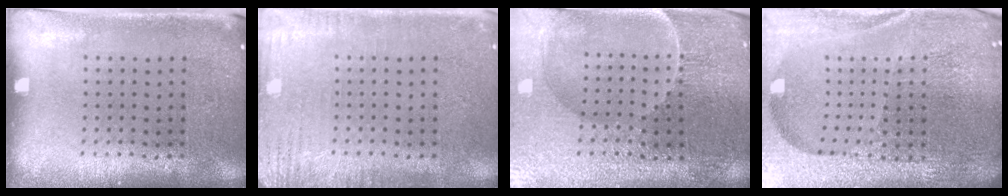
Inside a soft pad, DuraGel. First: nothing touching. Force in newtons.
{"total": 2.9, "press": 2.9, "slide": 0.4}
{"total": 3.5, "press": 3.5, "slide": 0.2}
{"total": 6.1, "press": 5.4, "slide": 2.9}